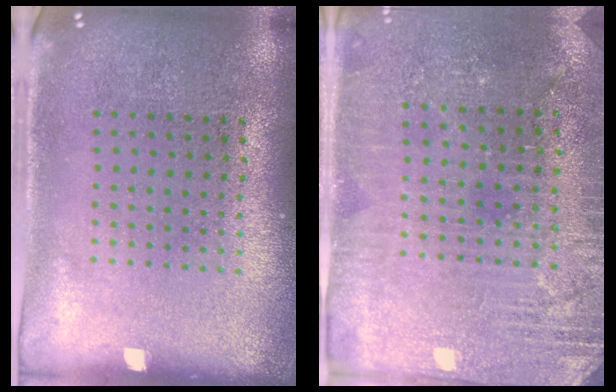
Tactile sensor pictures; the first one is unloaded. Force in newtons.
{"total": 2.8, "press": 2.8, "slide": 0.4}